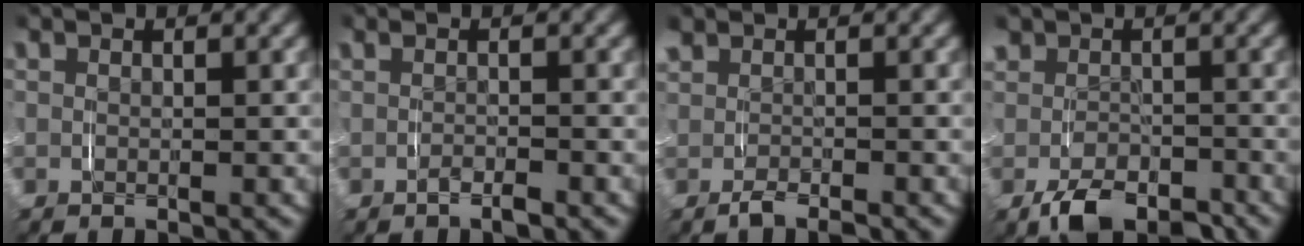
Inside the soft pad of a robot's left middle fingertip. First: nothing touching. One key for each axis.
{"total": 1.0, "fx": -0.6, "fy": 0.1, "fz": 0.8, "tx": -0.014, "ty": 0.005, "tz": -0.013}
{"total": 0.8, "fx": -0.4, "fy": 0.4, "fz": 0.6, "tx": -0.022, "ty": -0.001, "tz": -0.005}
{"total": 4.2, "fx": -2.7, "fy": 2.4, "fz": 2.0, "tx": -0.033, "ty": -0.014, "tz": -0.039}